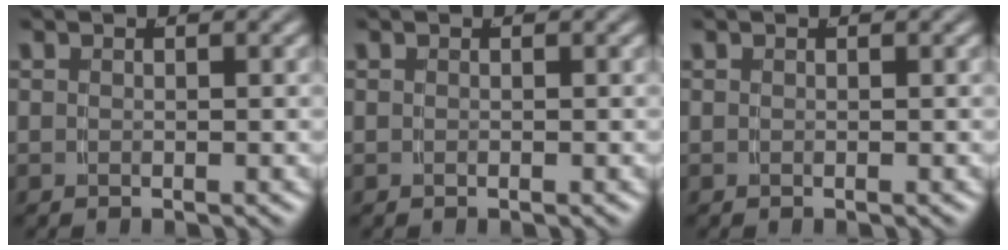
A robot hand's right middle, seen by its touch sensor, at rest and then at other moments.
{"total": 0.0}
{"total": 0.0}